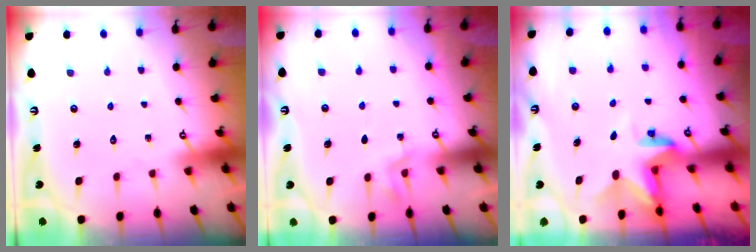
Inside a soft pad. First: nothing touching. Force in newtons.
{"total": 2.5, "press": 1.7, "slide": 1.7}
{"total": 2.9, "press": 2.9, "slide": 0.2}